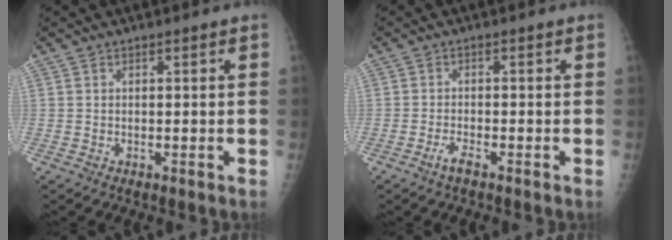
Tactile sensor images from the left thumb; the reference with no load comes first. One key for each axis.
{"total": 2.2, "fx": -1.5, "fy": 0.4, "fz": 1.5, "tx": -0.038, "ty": 0.004, "tz": -0.033}